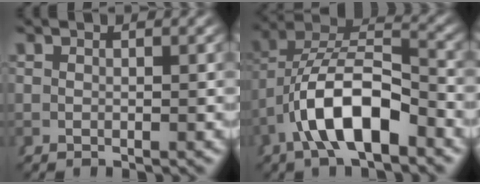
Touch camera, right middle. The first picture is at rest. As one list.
[{"total": 9.2, "force": [-1.2, 6.0, 6.9], "torque": [-0.131, -0.028, -0.014]}]